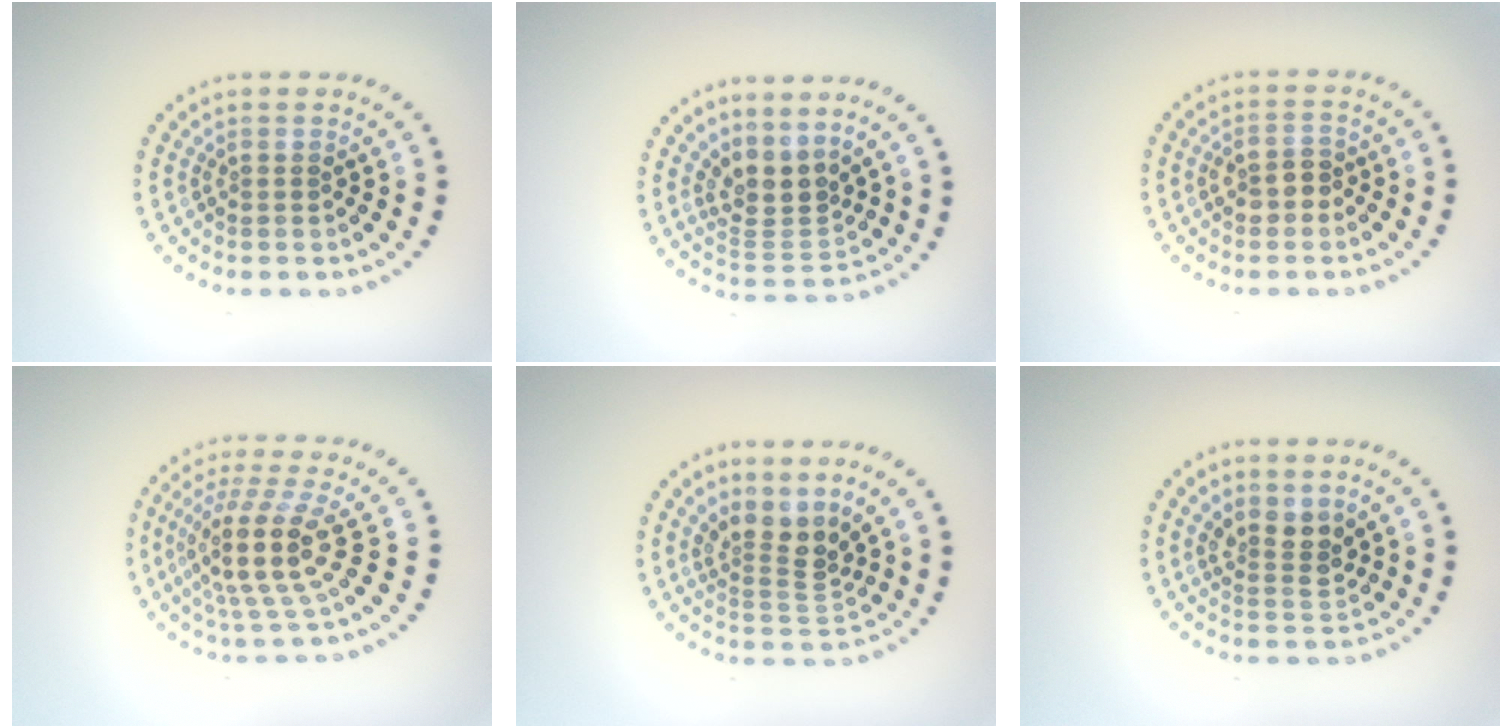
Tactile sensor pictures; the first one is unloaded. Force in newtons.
{"total": 3.3, "press": 2.5, "slide": 2.1}
{"total": 2.1, "press": 2.1, "slide": 0.4}
{"total": 5.0, "press": 3.7, "slide": 3.3}
{"total": 3.3, "press": 2.4, "slide": 2.3}
{"total": 2.7, "press": 2.3, "slide": 1.4}